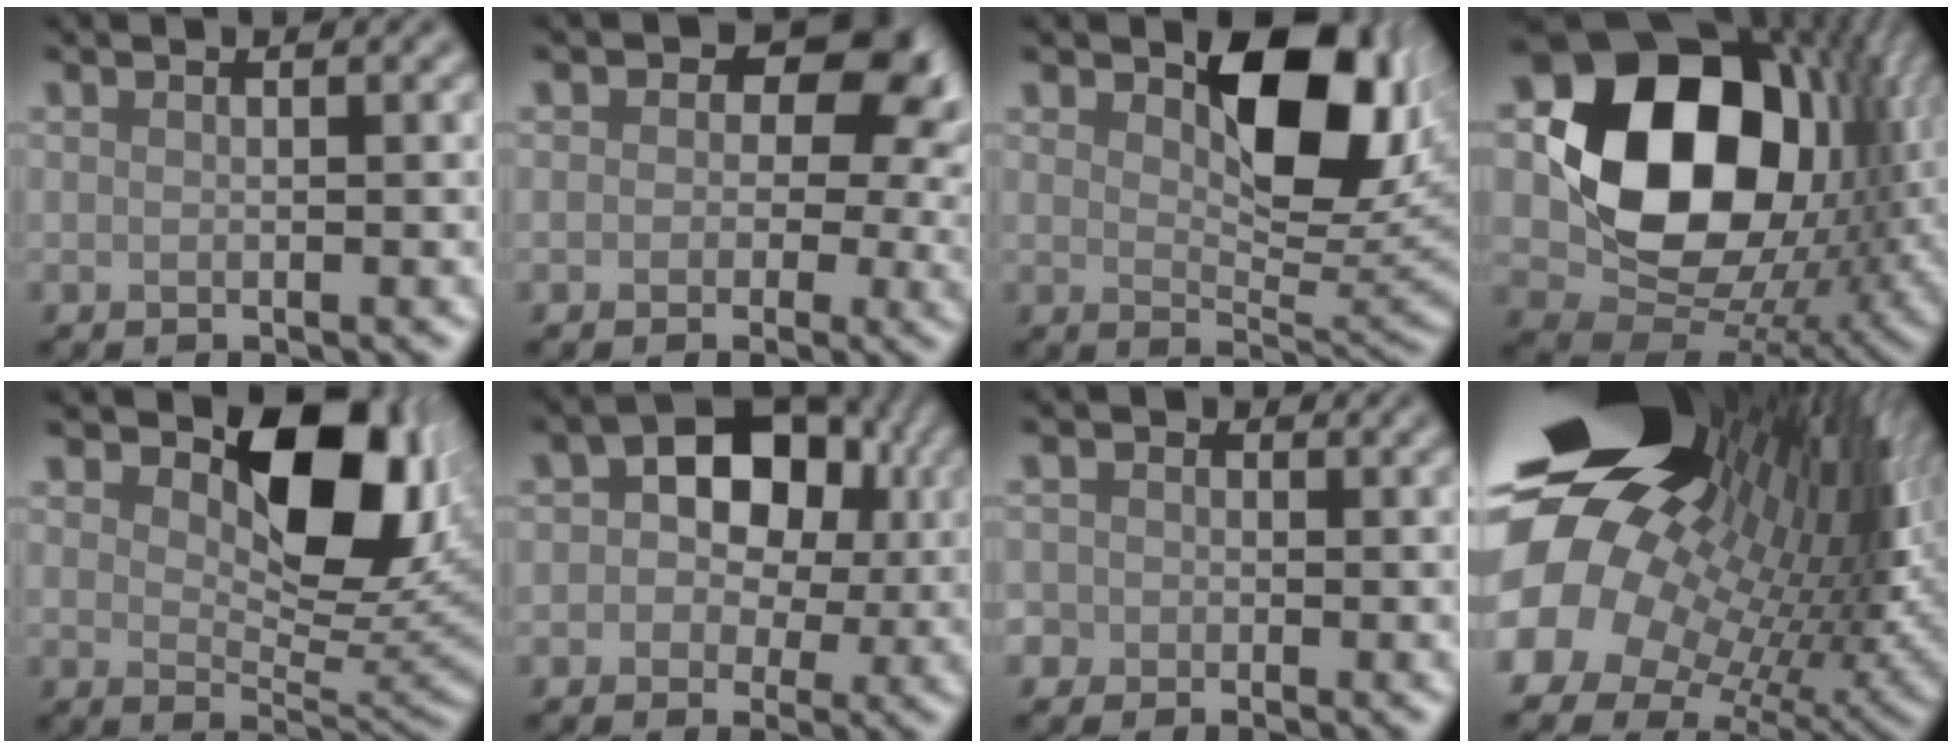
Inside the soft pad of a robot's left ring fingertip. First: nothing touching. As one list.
[{"total": 7.8, "force": [1.5, 5.7, 5.2], "torque": [-0.024, 0.011, 0.004]}, {"total": 8.7, "force": [3.3, 4.4, 6.8], "torque": [-0.100, -0.007, 0.053]}, {"total": 15.9, "force": [2.0, 11.9, 10.3], "torque": [-0.162, -0.007, 0.035]}, {"total": 9.9, "force": [3.6, 5.3, 7.6], "torque": [-0.110, -0.009, 0.058]}, {"total": 8.8, "force": [1.8, 6.5, 5.6], "torque": [-0.054, 0.027, 0.006]}, {"total": 3.8, "force": [0.2, 3.7, 0.9], "torque": [0.008, 0.024, -0.030]}, {"total": 20.7, "force": [4.0, 13.5, 15.3], "torque": [-0.283, -0.017, 0.079]}]